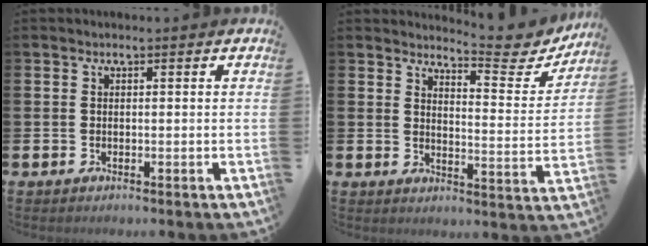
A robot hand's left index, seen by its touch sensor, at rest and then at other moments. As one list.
[{"total": 5.7, "force": [5.4, 0.8, 1.5], "torque": [-0.022, -0.050, 0.082]}]